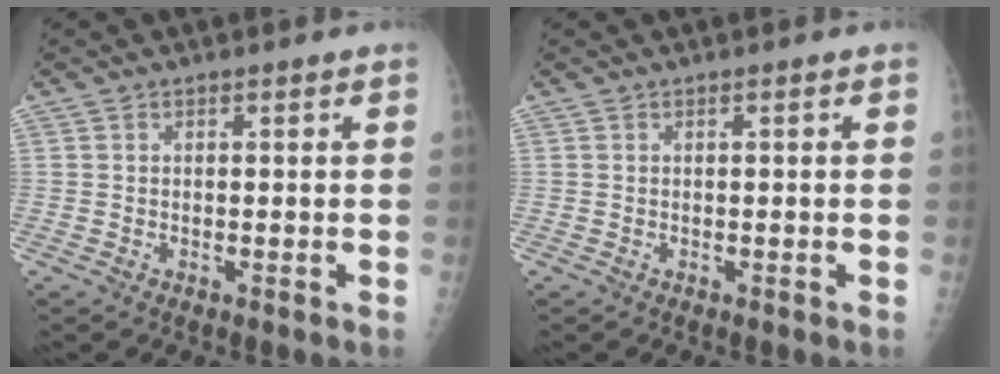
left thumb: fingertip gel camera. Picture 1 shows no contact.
{"total": 0.5, "force": [0.1, 0.1, 0.5], "torque": [-0.010, 0.000, 0.003]}